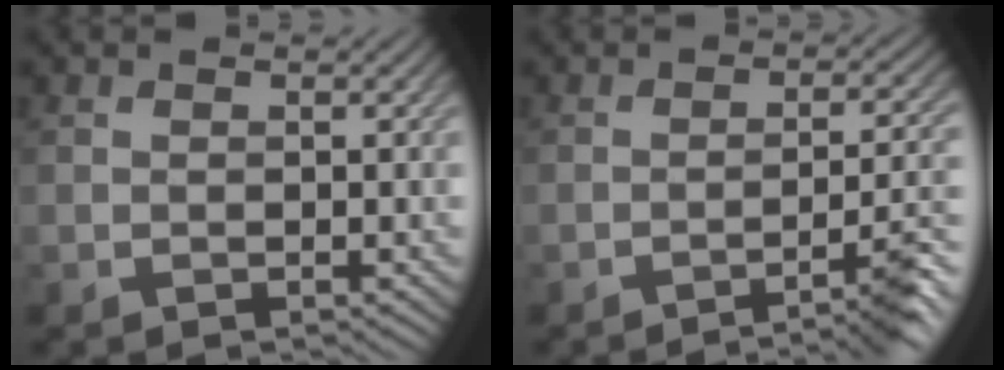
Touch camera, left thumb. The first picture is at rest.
{"total": 7.1, "force": [-4.3, 0.9, 5.6], "torque": [-0.074, 0.006, -0.066]}